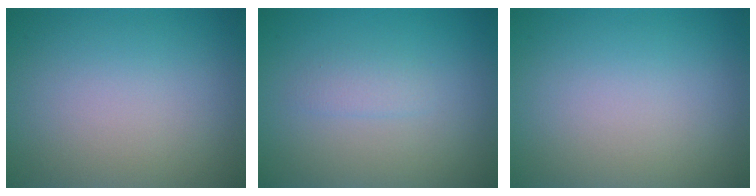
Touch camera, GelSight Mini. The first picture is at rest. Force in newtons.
{"total": 1.1, "press": 1.1, "slide": 0.0}
{"total": 0.0}